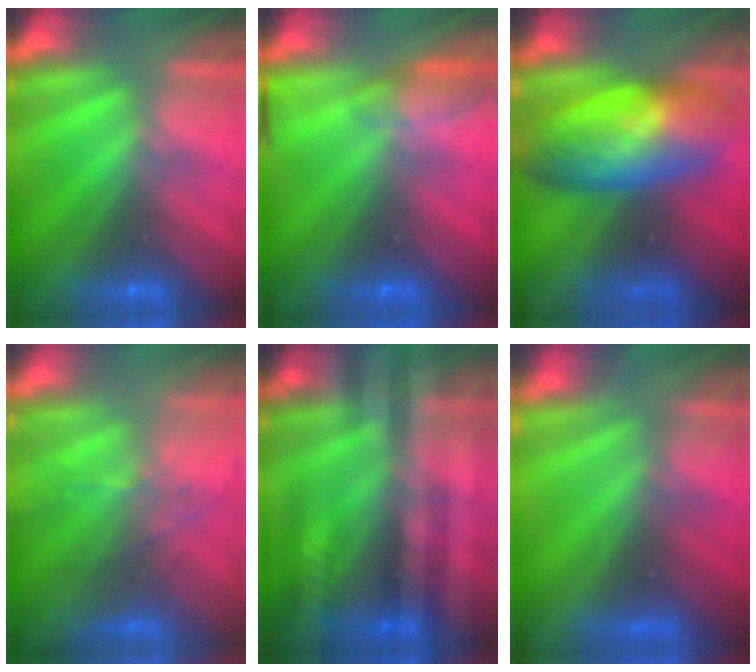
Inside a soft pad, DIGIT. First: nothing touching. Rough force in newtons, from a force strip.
{"total": 4.8}
{"total": 9.3}
{"total": 9.6}
{"total": 2.6}
{"total": 7.7}